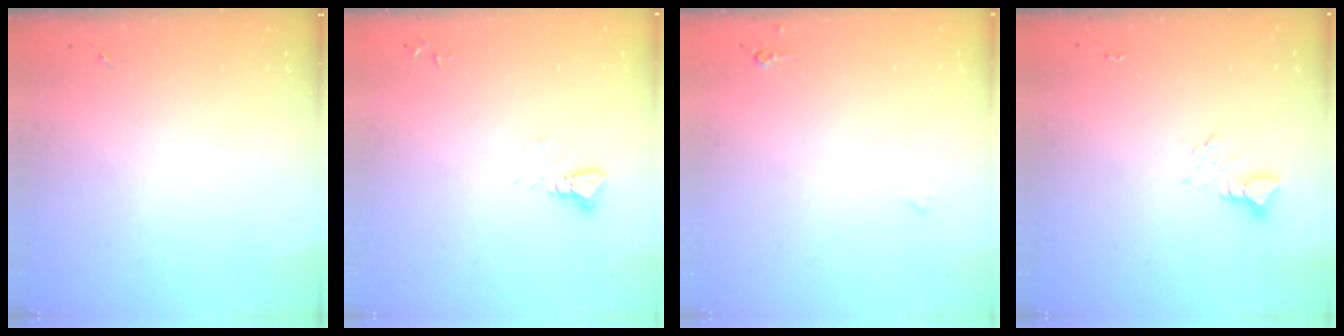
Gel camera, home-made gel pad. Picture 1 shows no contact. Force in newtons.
{"total": 2.5, "press": 2.5, "slide": 0.1}
{"total": 3.8, "press": 3.8, "slide": 0.6}
{"total": 3.8, "press": 3.8, "slide": 0.4}